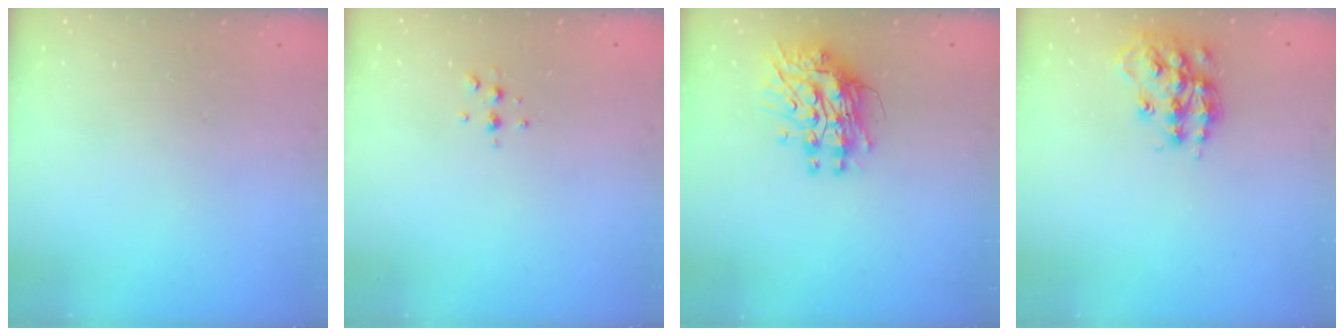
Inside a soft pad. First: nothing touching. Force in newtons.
{"total": 4.3, "press": 4.2, "slide": 1.1}
{"total": 11.4, "press": 11.3, "slide": 1.0}
{"total": 15.6, "press": 15.6, "slide": 0.9}